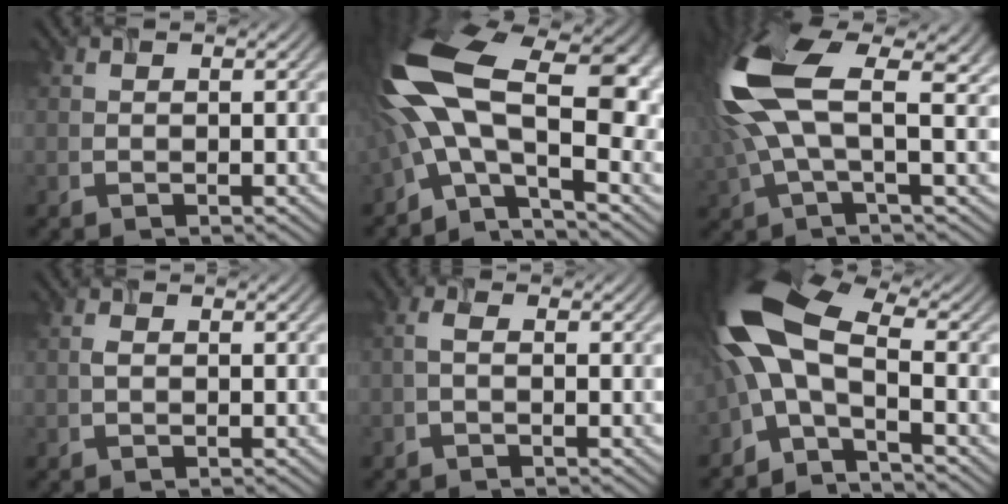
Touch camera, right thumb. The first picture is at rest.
{"total": 17.5, "force": [-0.8, 7.6, 15.7], "torque": [-0.316, 0.020, -0.022]}
{"total": 15.1, "force": [3.0, 5.6, 13.7], "torque": [-0.334, 0.011, 0.056]}
{"total": 0.8, "force": [-0.4, 0.3, 0.6], "torque": [-0.015, 0.003, -0.006]}
{"total": 1.3, "force": [-0.7, 0.2, 1.0], "torque": [-0.024, 0.007, -0.018]}
{"total": 11.6, "force": [-1.7, 5.1, 10.3], "torque": [-0.238, 0.022, -0.055]}